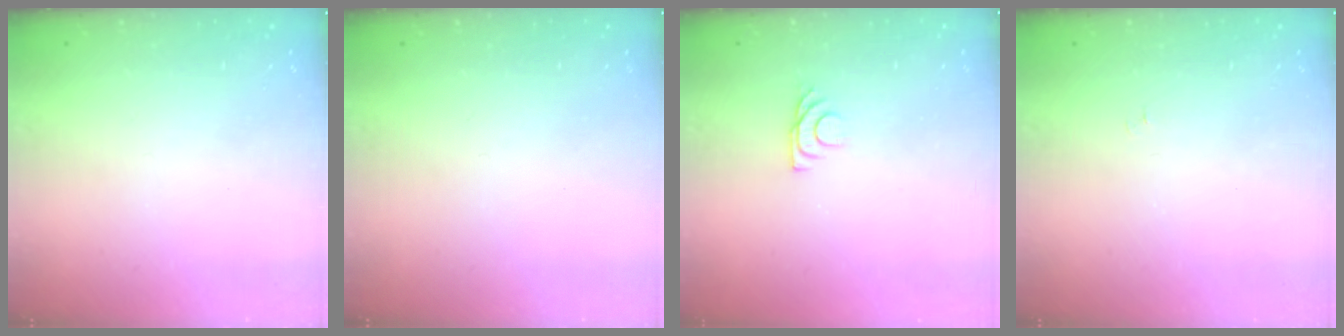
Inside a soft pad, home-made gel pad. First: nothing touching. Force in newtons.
{"total": 0.0}
{"total": 5.3, "press": 5.3, "slide": 0.6}
{"total": 3.7, "press": 3.7, "slide": 0.5}